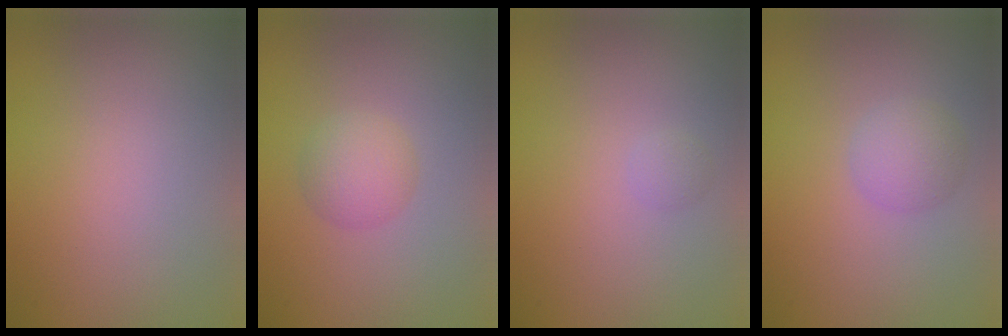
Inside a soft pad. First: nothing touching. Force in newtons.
{"total": 2.4, "press": 2.4, "slide": 0.1}
{"total": 0.7, "press": 0.7, "slide": 0.0}
{"total": 2.3, "press": 2.3, "slide": 0.1}